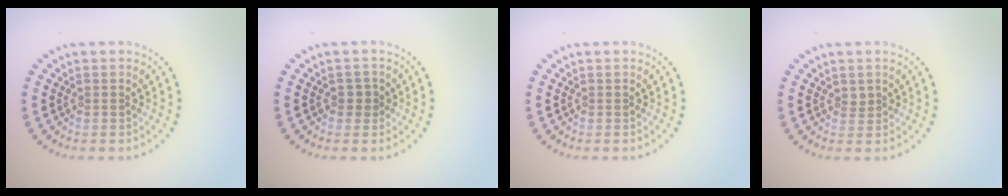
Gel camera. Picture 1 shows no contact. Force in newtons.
{"total": 1.2, "press": 1.1, "slide": 0.3}
{"total": 0.0}
{"total": 0.9, "press": 0.6, "slide": 0.6}